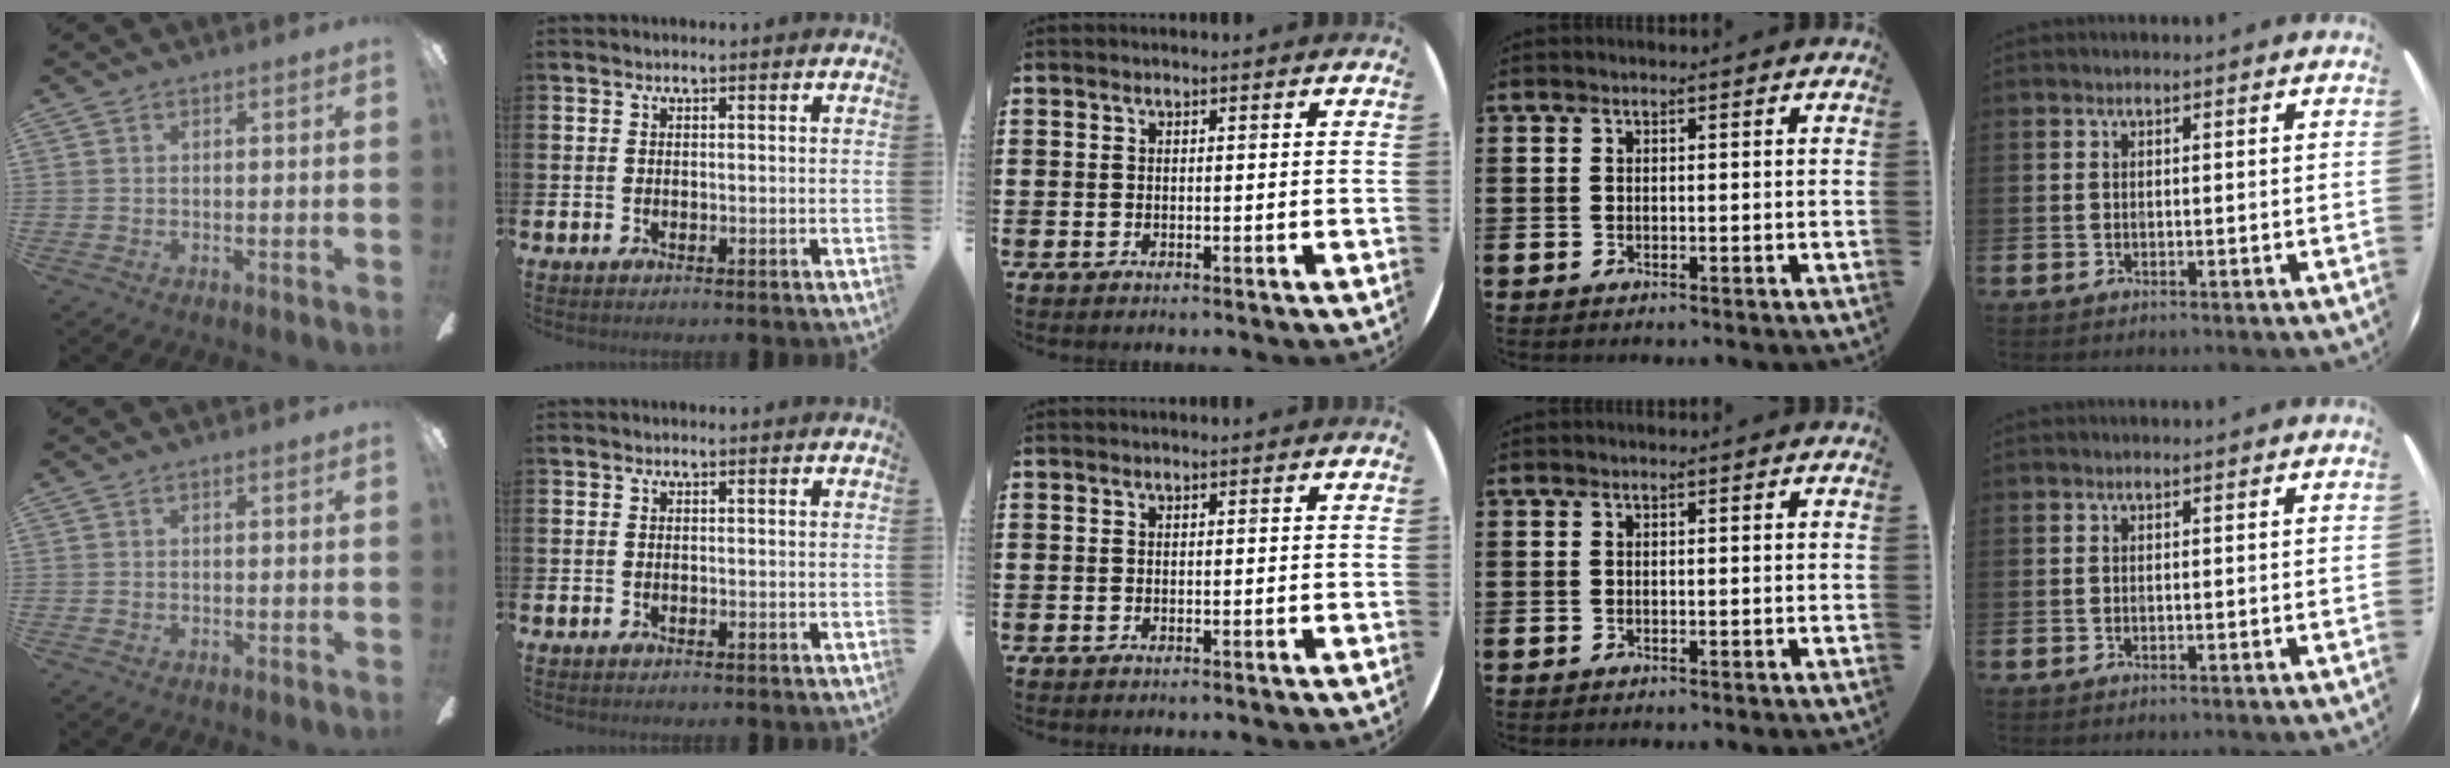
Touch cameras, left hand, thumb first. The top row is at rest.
{}